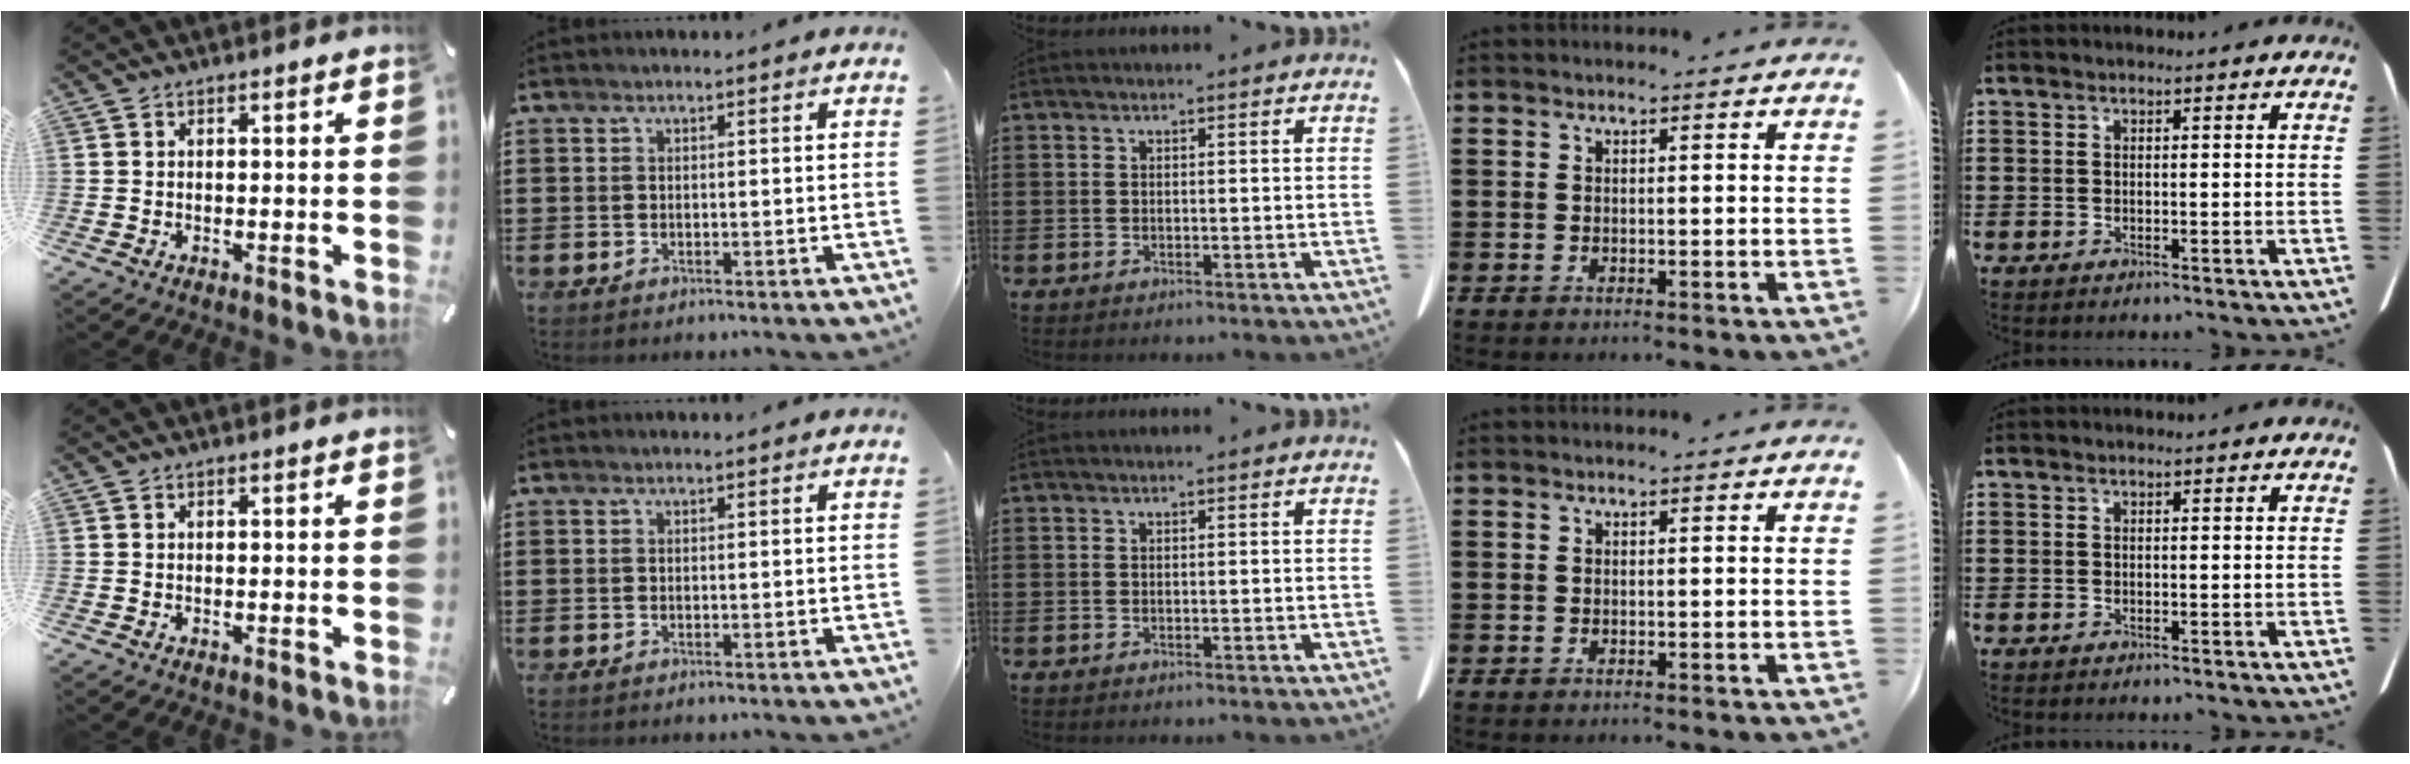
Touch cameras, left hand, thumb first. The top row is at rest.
{}